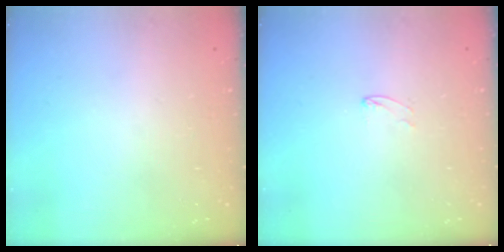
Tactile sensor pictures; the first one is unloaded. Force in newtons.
{"total": 3.4, "press": 3.4, "slide": 0.3}